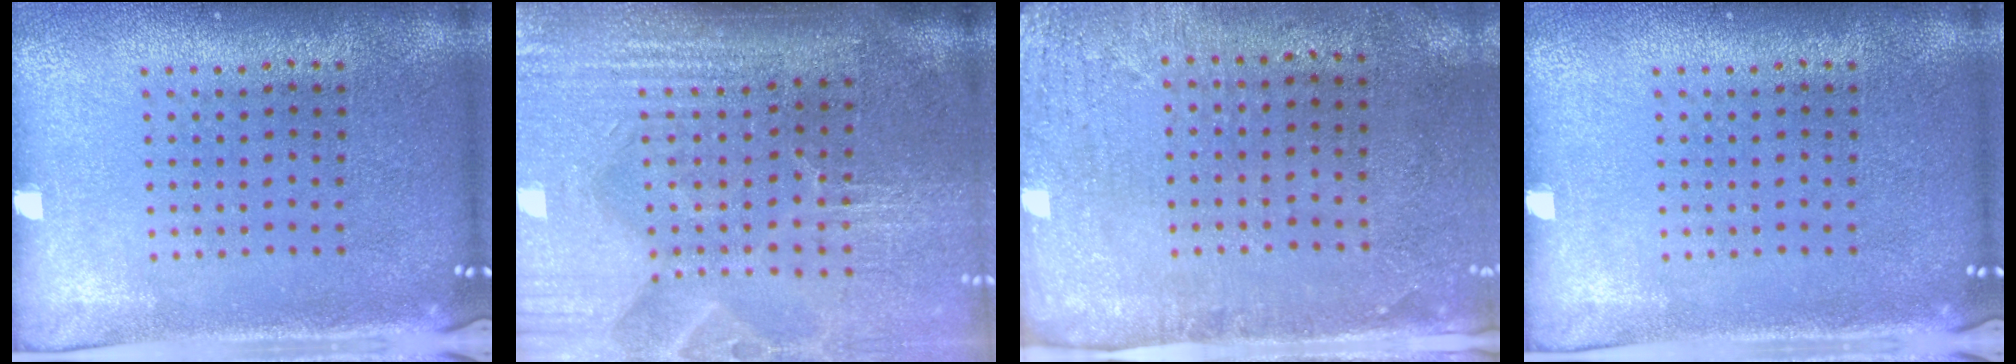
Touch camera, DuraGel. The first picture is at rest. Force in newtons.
{"total": 4.9, "press": 4.2, "slide": 2.6}
{"total": 3.0, "press": 2.4, "slide": 1.8}
{"total": 0.0}